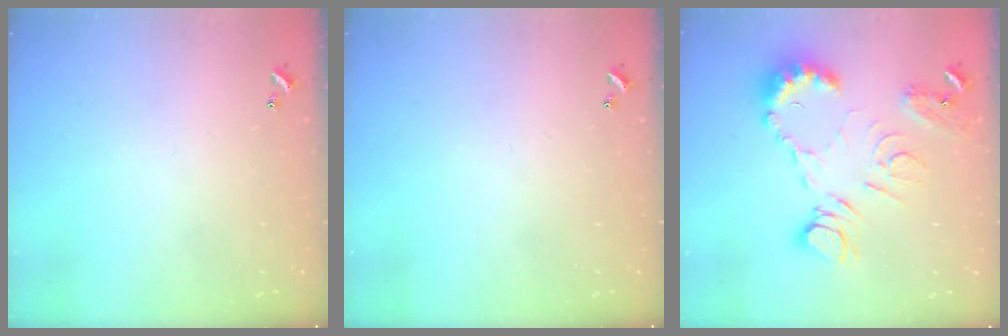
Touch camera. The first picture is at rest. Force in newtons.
{"total": 0.0}
{"total": 16.0, "press": 15.9, "slide": 1.2}